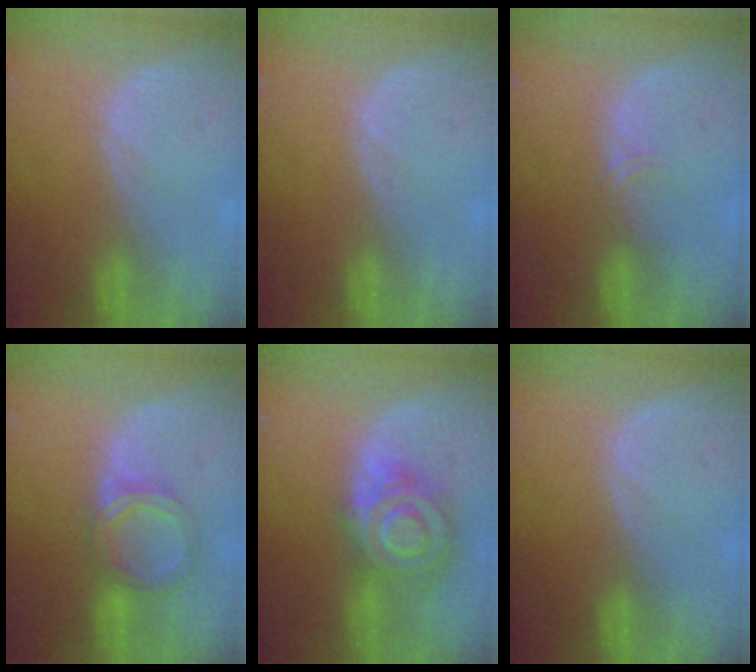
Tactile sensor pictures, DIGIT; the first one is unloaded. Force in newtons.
{"total": 0.0}
{"total": 1.4, "press": 1.1, "slide": 0.9}
{"total": 5.3, "press": 5.3, "slide": 0.2}
{"total": 9.1, "press": 9.1, "slide": 0.6}
{"total": 0.0}